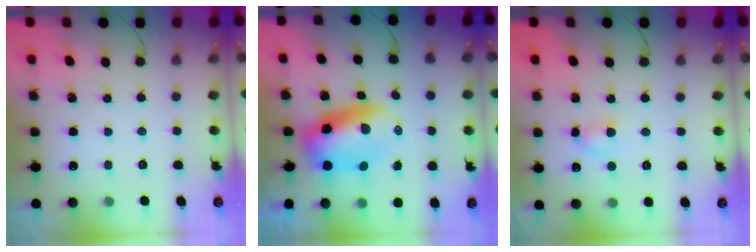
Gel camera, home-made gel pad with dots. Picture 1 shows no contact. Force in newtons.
{"total": 7.6, "press": 7.3, "slide": 2.0}
{"total": 3.5, "press": 3.2, "slide": 1.4}